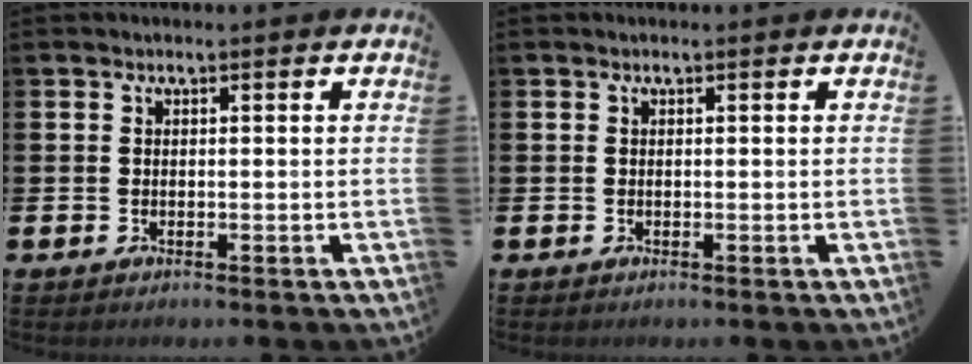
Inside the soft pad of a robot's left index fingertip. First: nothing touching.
{"total": 0.0}